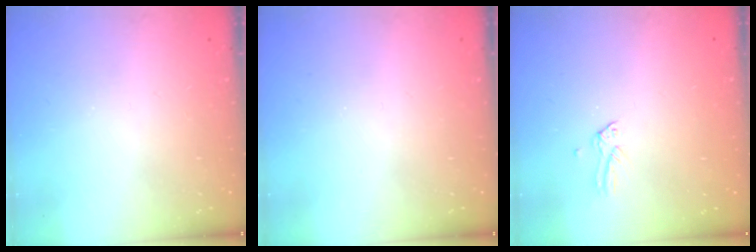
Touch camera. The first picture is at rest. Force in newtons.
{"total": 0.0}
{"total": 0.0}